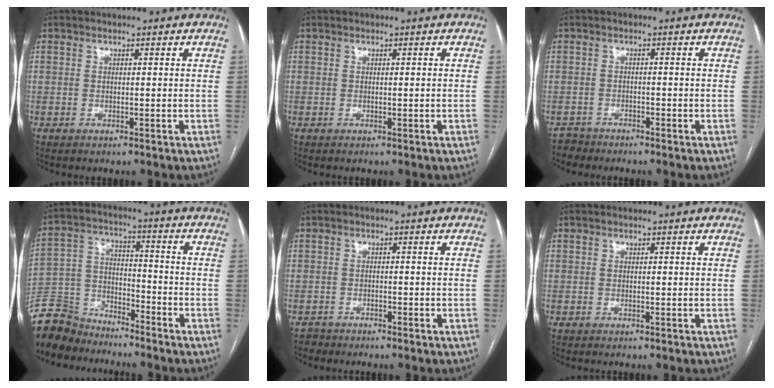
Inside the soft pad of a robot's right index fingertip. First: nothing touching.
{"total": 0.0}
{"total": 2.0, "force": [-1.7, 0.4, -0.9], "torque": [0.017, -0.004, -0.033]}
{"total": 10.3, "force": [-9.6, 3.6, 0.7], "torque": [-0.024, 0.015, -0.191]}
{"total": 1.3, "force": [-1.1, 0.3, -0.6], "torque": [0.009, -0.003, -0.022]}
{"total": 0.0}